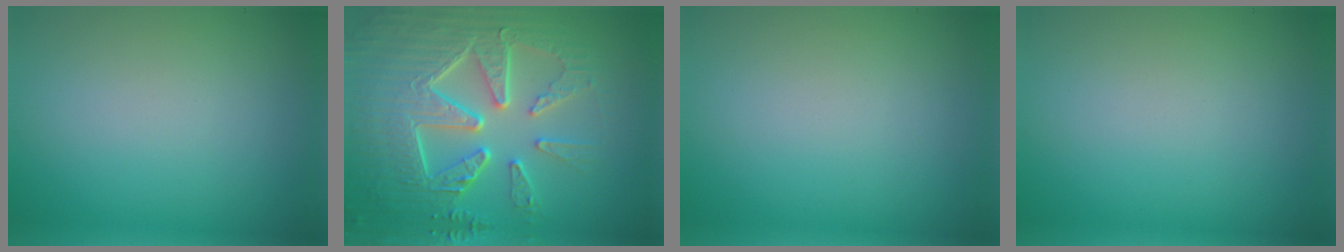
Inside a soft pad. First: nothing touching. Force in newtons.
{"total": 9.7, "press": 6.7, "slide": 7.1}
{"total": 0.0}
{"total": 0.0}